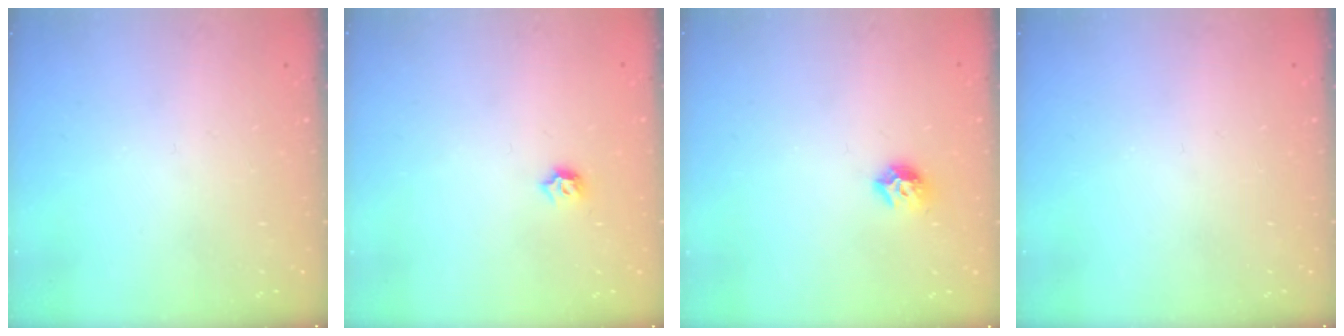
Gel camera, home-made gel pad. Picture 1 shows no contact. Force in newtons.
{"total": 3.7, "press": 3.6, "slide": 0.6}
{"total": 8.2, "press": 8.2, "slide": 0.7}
{"total": 0.0}